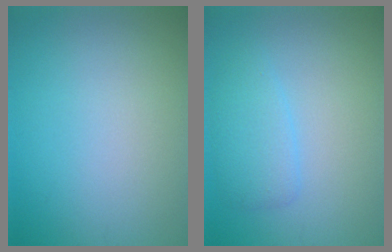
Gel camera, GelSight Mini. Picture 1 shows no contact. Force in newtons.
{"total": 2.5, "press": 2.5, "slide": 0.1}